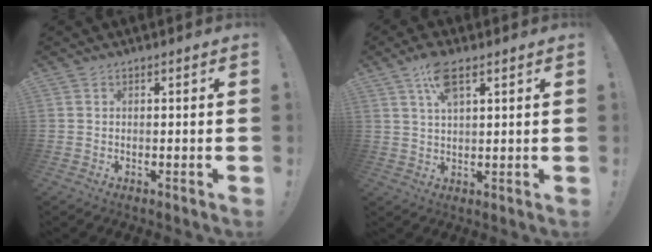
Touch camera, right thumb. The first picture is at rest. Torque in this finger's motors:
{"motor_torque": [0.00, 0.00, 0.11, 0.19, 0.02]}